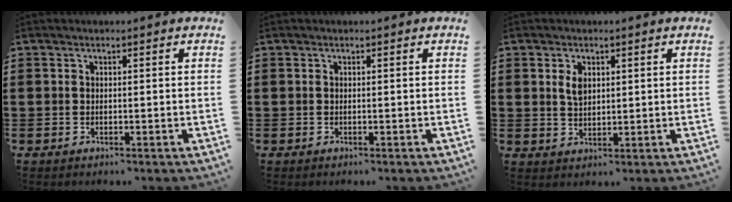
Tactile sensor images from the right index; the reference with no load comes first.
{"total": 0.0}
{"total": 2.5, "force": [1.0, 1.5, 1.7], "torque": [-0.038, 0.005, 0.019]}